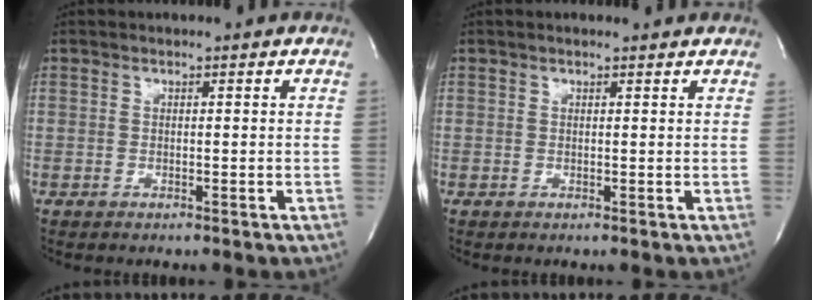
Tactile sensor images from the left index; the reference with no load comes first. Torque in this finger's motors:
{"motor_torque": [0.37, -0.97, -0.04, 0.00]}